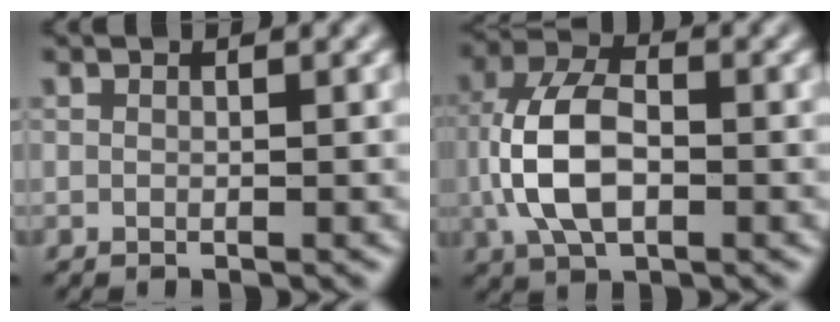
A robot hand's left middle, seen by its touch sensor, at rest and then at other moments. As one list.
[{"total": 6.8, "force": [-0.8, 3.9, 5.6], "torque": [-0.121, 0.006, -0.021]}]